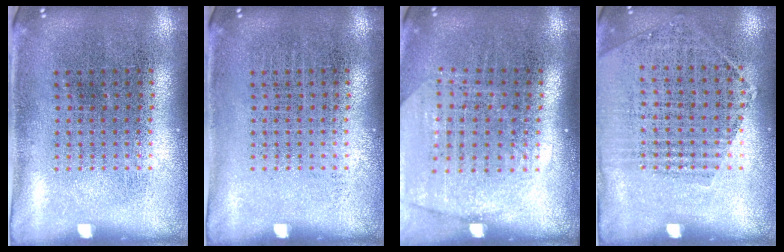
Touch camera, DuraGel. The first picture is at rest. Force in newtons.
{"total": 0.0}
{"total": 1.8, "press": 1.5, "slide": 0.9}
{"total": 1.2, "press": 1.1, "slide": 0.5}